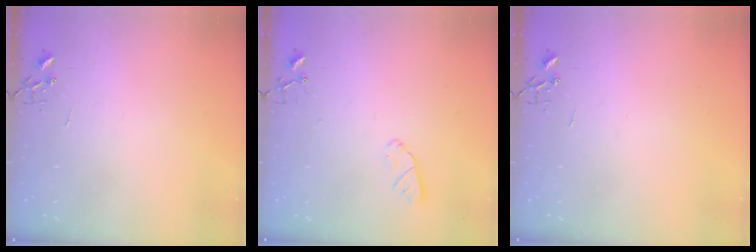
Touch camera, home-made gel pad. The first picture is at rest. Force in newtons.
{"total": 5.4, "press": 5.4, "slide": 0.4}
{"total": 0.0}